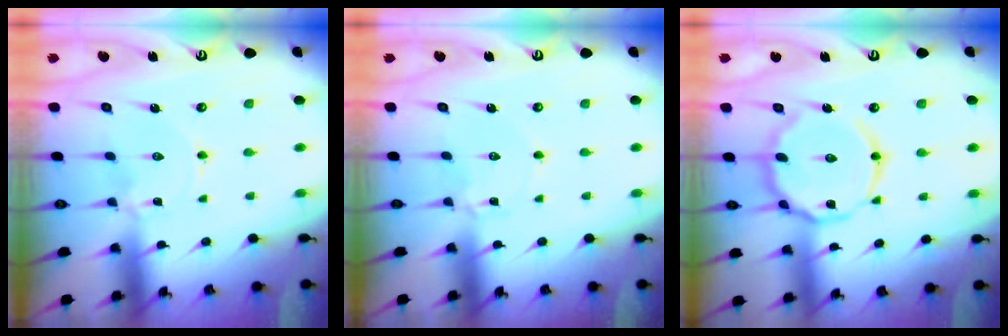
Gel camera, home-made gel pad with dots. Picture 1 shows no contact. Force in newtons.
{"total": 2.4, "press": 2.4, "slide": 0.3}
{"total": 16.3, "press": 16.2, "slide": 1.3}